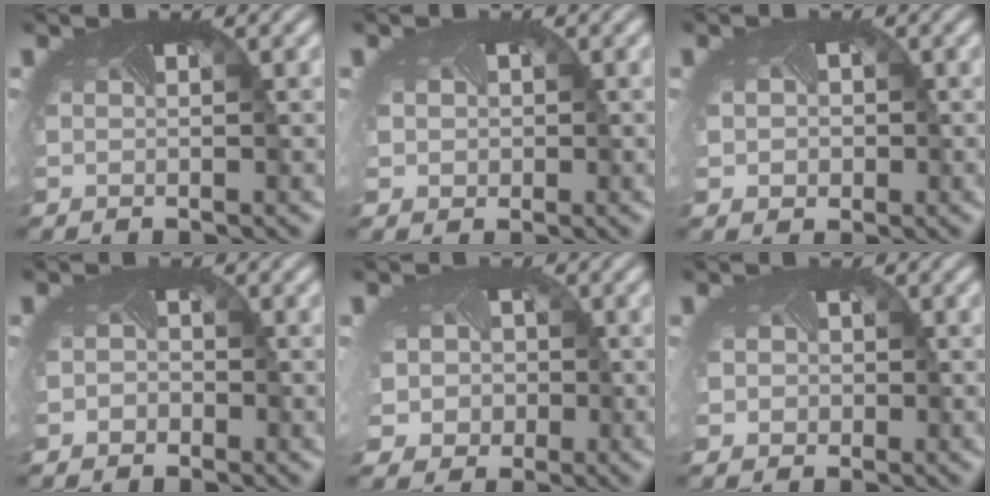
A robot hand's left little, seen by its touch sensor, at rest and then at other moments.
{"total": 1.5, "force": [0.1, 1.5, 0.2], "torque": [-0.007, -0.004, 0.005]}
{"total": 2.2, "force": [0.1, 2.0, 0.9], "torque": [-0.015, -0.002, 0.003]}
{"total": 0.8, "force": [-0.5, 0.6, -0.2], "torque": [0.006, -0.008, -0.011]}
{"total": 6.3, "force": [-1.0, 5.8, 2.3], "torque": [-0.052, -0.014, -0.038]}
{"total": 2.2, "force": [0.0, 2.1, 0.8], "torque": [-0.008, -0.001, -0.008]}